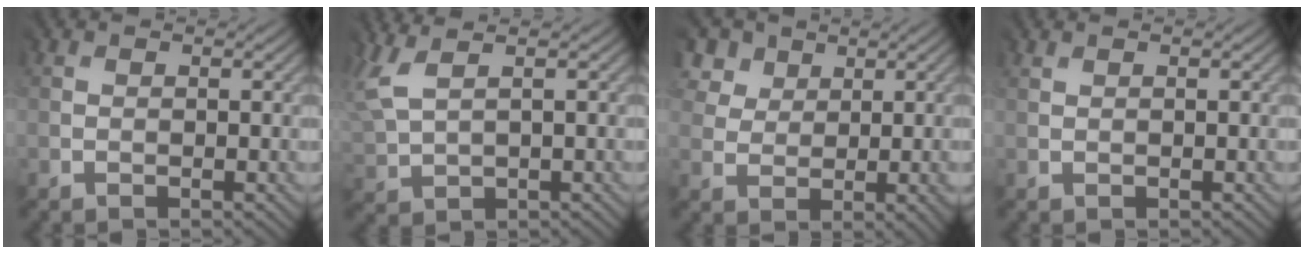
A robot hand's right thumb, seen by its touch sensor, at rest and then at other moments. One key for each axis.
{"total": 4.7, "fx": 3.2, "fy": 1.9, "fz": 2.8, "tx": -0.098, "ty": 0.010, "tz": 0.071}
{"total": 5.7, "fx": 3.5, "fy": 4.2, "fz": 1.5, "tx": -0.056, "ty": 0.017, "tz": 0.064}
{"total": 0.7, "fx": 0.6, "fy": 0.1, "fz": -0.1, "tx": 0.001, "ty": 0.003, "tz": 0.015}